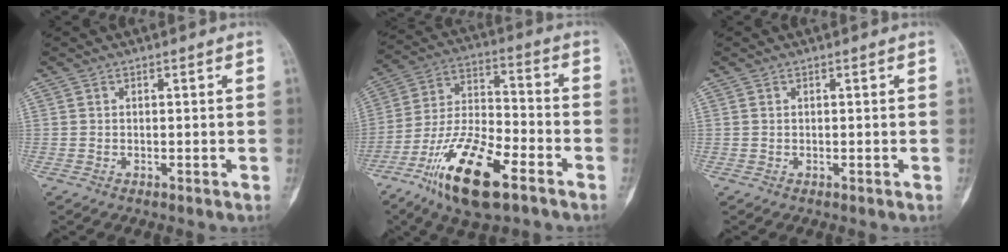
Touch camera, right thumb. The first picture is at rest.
{"total": 18.1, "force": [-10.3, 6.2, 13.5], "torque": [-0.250, 0.054, -0.188]}
{"total": 0.0}